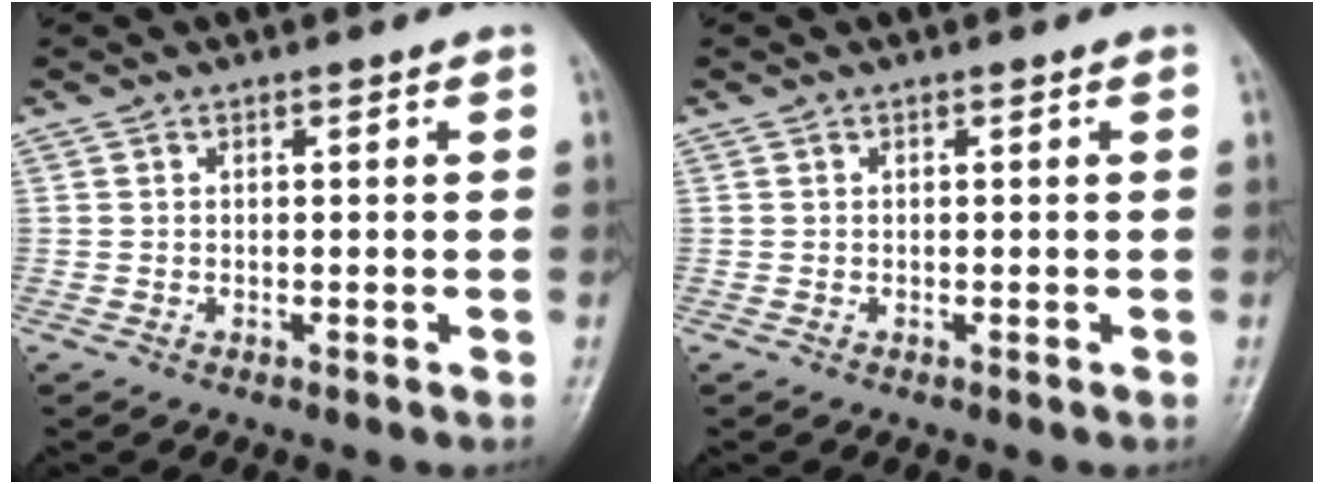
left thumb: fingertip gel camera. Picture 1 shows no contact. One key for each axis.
{"total": 0.0}